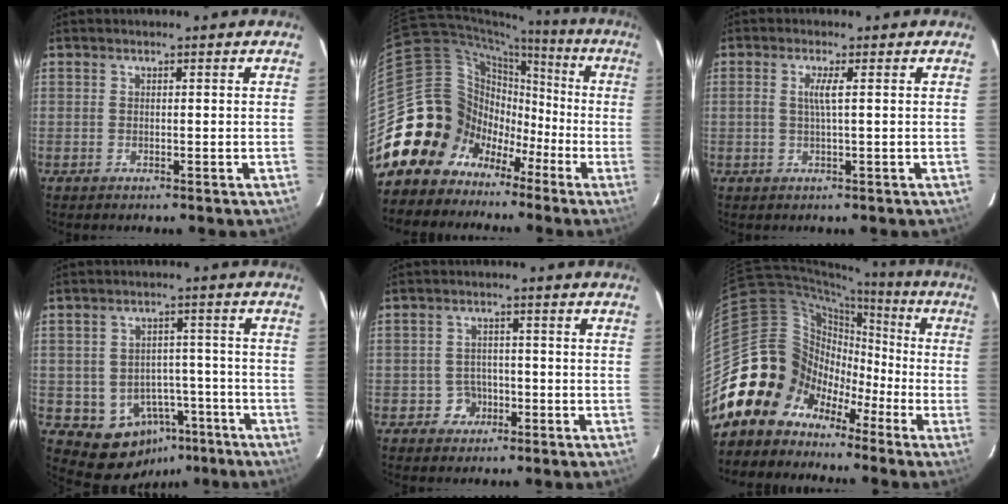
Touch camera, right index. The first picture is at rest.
{"total": 17.5, "force": [-8.1, 15.1, 3.5], "torque": [-0.087, 0.075, -0.129]}
{"total": 2.2, "force": [0.3, -0.4, 2.1], "torque": [-0.040, 0.001, 0.006]}
{"total": 10.2, "force": [-4.9, 8.4, 3.0], "torque": [-0.061, 0.041, -0.031]}
{"total": 3.6, "force": [-1.6, 3.2, 0.1], "torque": [-0.005, 0.016, -0.024]}
{"total": 16.8, "force": [-8.3, 14.2, 3.3], "torque": [-0.086, 0.062, -0.149]}